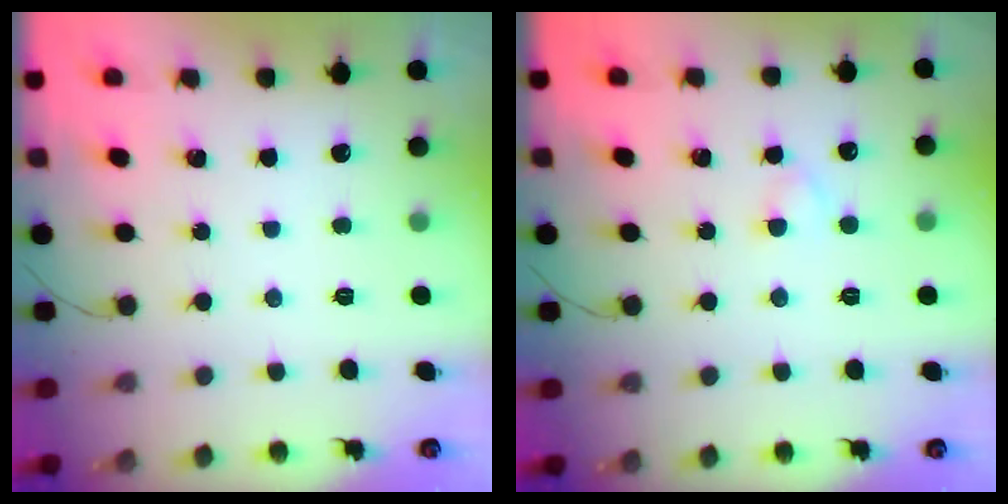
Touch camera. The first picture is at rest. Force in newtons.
{"total": 2.2, "press": 1.9, "slide": 1.0}